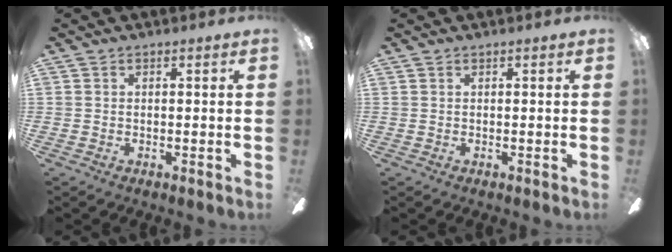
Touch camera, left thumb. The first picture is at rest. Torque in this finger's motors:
{"motor_torque": [0.00, -0.02, 0.25, -0.04, 0.02]}